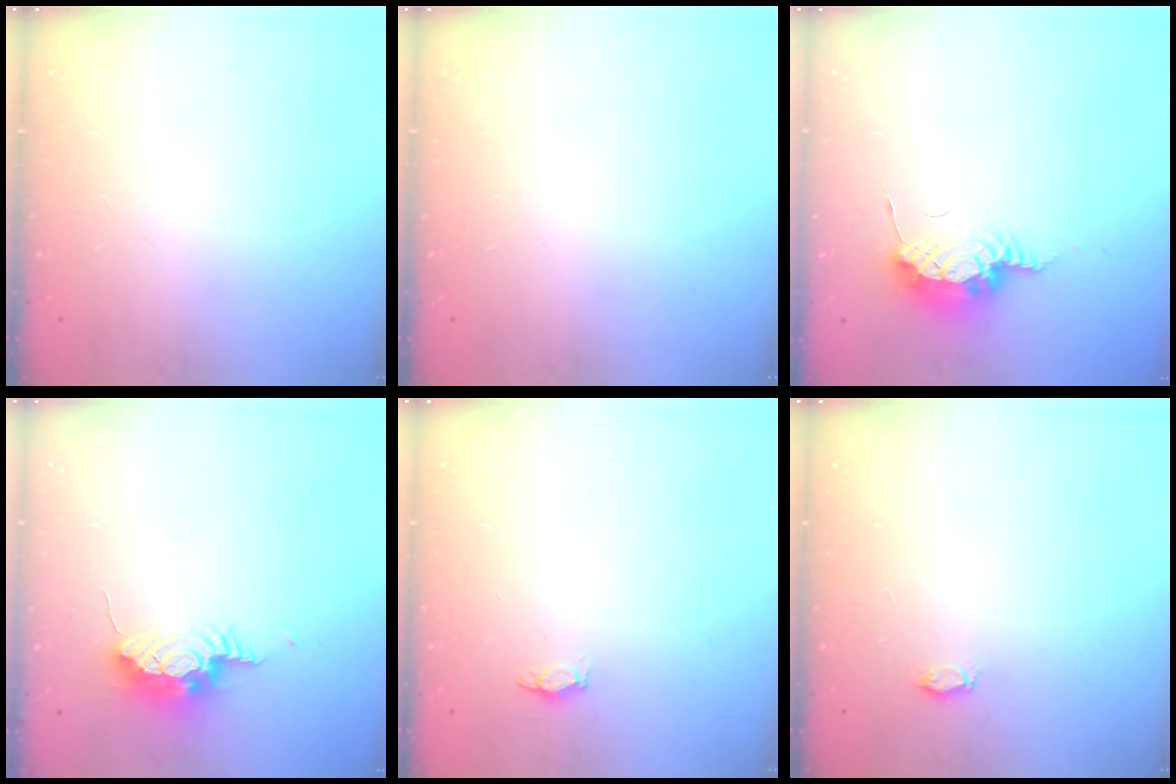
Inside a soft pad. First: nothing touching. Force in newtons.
{"total": 0.0}
{"total": 8.4, "press": 8.1, "slide": 2.3}
{"total": 9.4, "press": 8.8, "slide": 3.4}
{"total": 2.9, "press": 2.7, "slide": 1.1}
{"total": 2.7, "press": 2.7, "slide": 0.3}